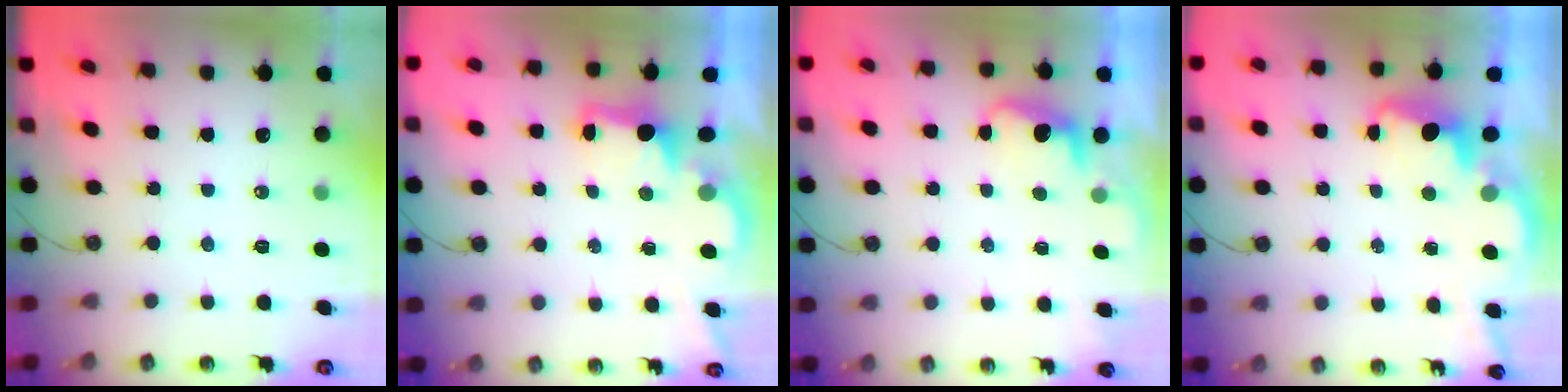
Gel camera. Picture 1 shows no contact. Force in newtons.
{"total": 2.2, "press": 2.1, "slide": 0.8}
{"total": 1.4, "press": 1.2, "slide": 0.8}
{"total": 3.8, "press": 3.8, "slide": 0.7}